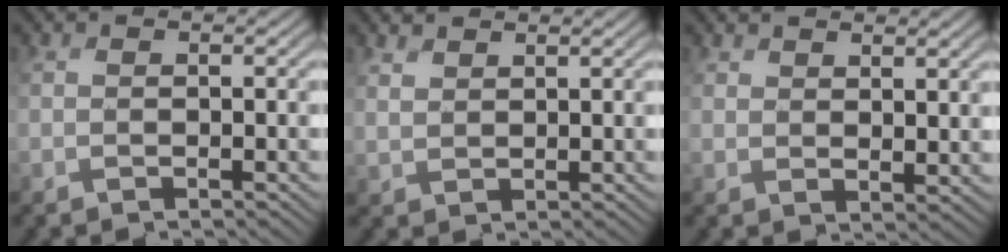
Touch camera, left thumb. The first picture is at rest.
{"total": 2.5, "force": [2.2, -0.1, -1.1], "torque": [0.012, 0.000, 0.047]}
{"total": 2.2, "force": [2.2, 0.0, -0.1], "torque": [-0.007, -0.004, 0.050]}